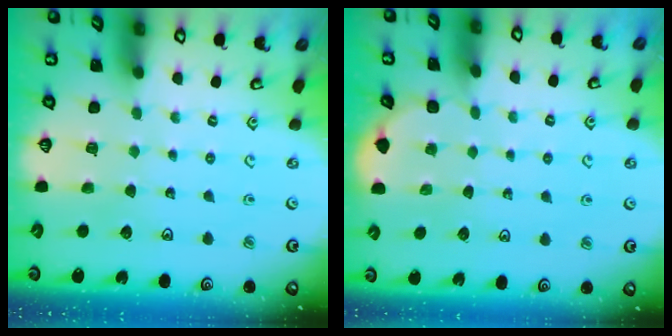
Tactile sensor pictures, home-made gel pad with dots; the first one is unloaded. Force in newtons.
{"total": 2.1, "press": 2.1, "slide": 0.2}